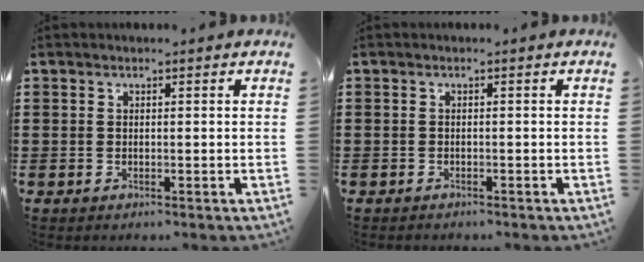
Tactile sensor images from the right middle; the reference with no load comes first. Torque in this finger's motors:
{"motor_torque": [0.02, -0.01, 0.11, 0.00]}